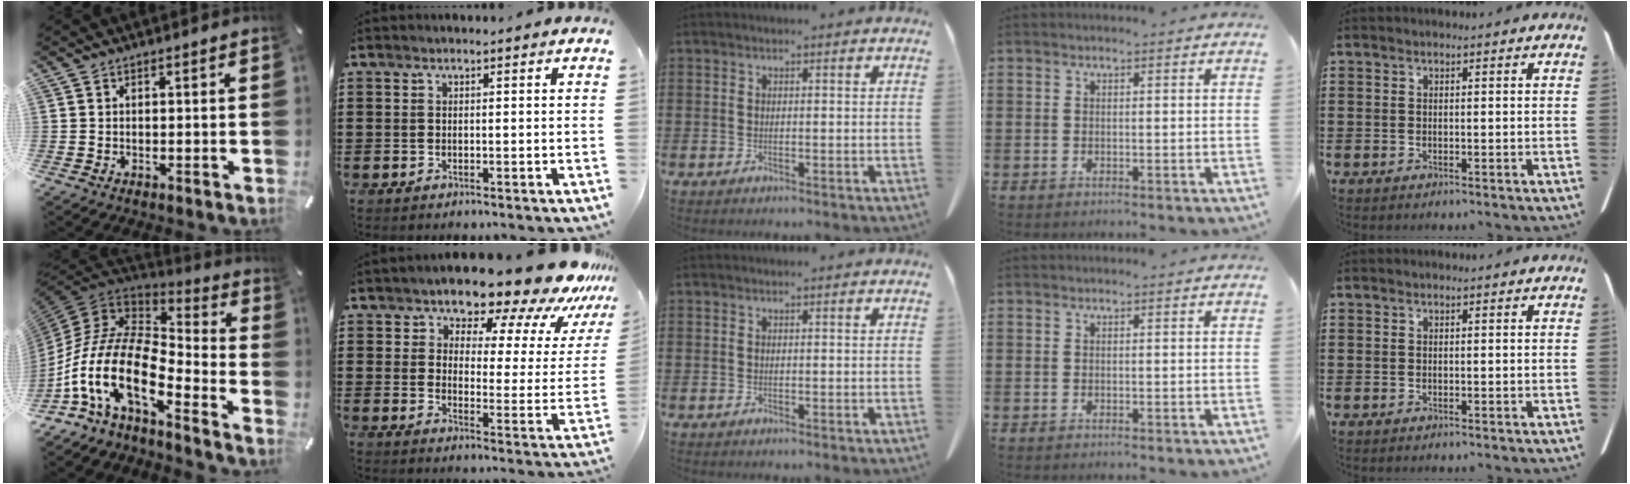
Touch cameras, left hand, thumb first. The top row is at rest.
{"thumb": {"total": 18.5, "force": [-8.1, 8.5, 14.3], "torque": [-0.334, -0.003, -0.156]}, "index": {"total": 11.3, "force": [10.3, 2.5, 3.9], "torque": [-0.066, -0.086, 0.171]}}